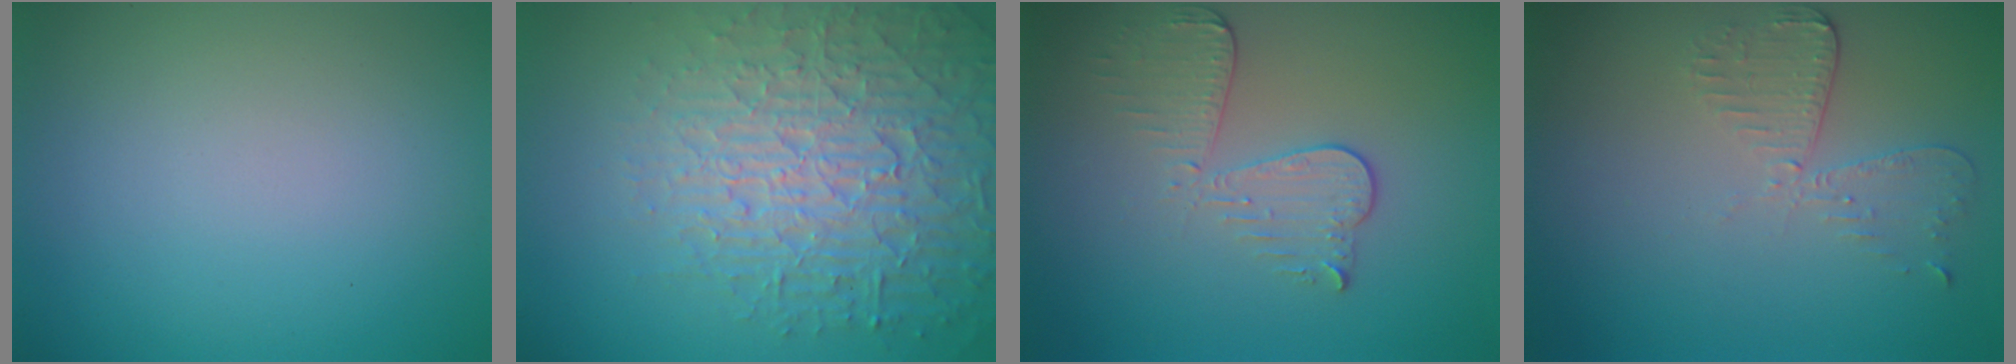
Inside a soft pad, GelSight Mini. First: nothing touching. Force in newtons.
{"total": 7.4, "press": 7.2, "slide": 1.7}
{"total": 3.3, "press": 3.0, "slide": 1.5}
{"total": 2.7, "press": 2.4, "slide": 1.2}